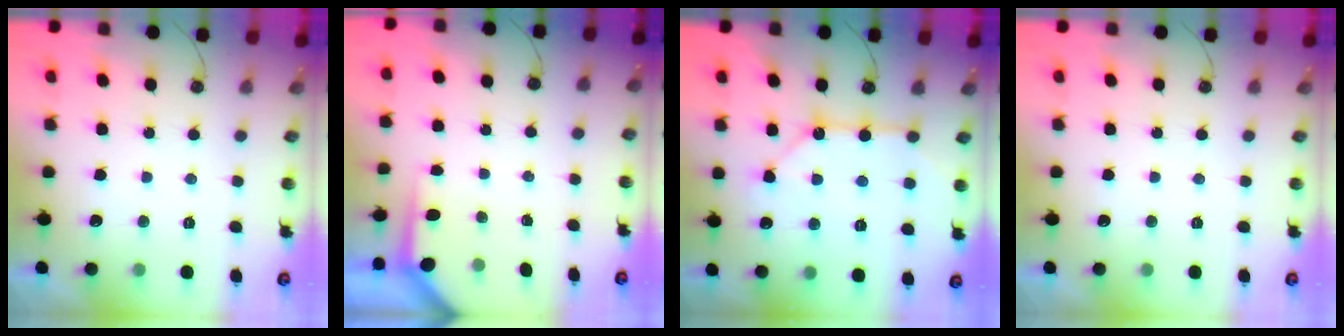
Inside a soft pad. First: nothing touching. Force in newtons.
{"total": 3.6, "press": 3.6, "slide": 0.3}
{"total": 11.7, "press": 11.6, "slide": 1.2}
{"total": 0.0}